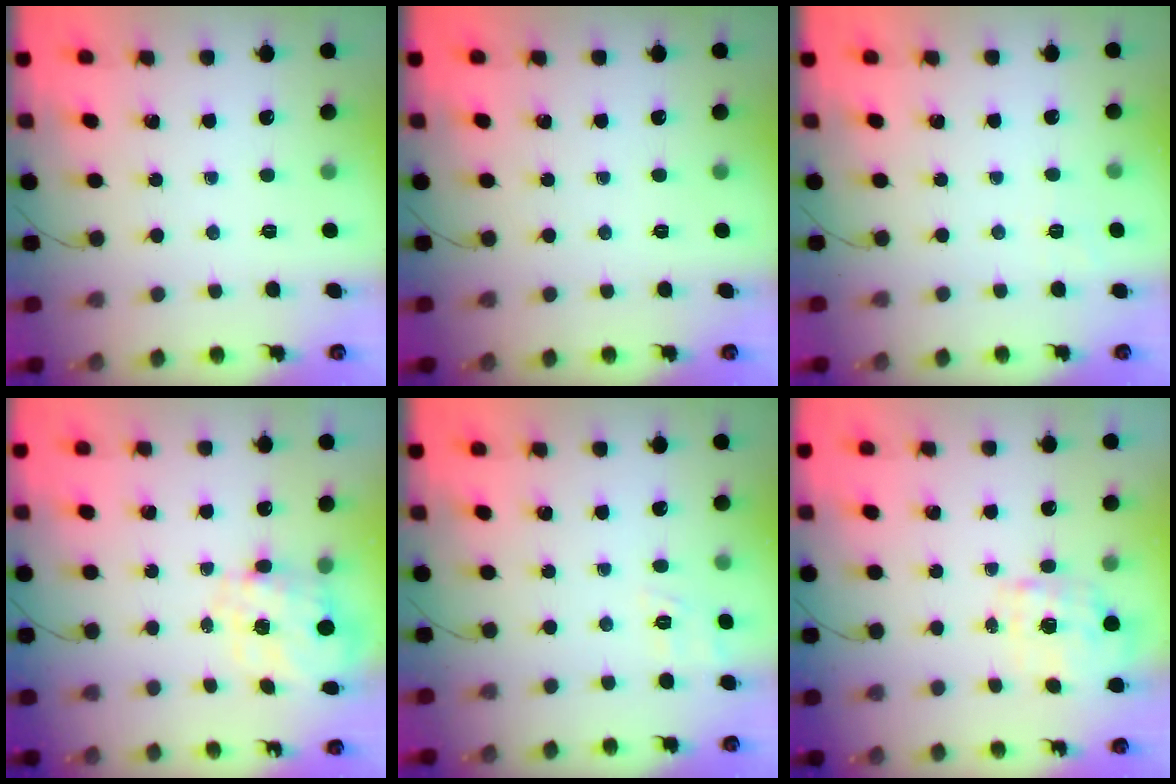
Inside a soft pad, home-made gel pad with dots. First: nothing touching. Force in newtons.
{"total": 0.0}
{"total": 3.7, "press": 3.3, "slide": 1.8}
{"total": 7.9, "press": 7.8, "slide": 1.0}
{"total": 3.0, "press": 2.4, "slide": 1.8}
{"total": 1.8, "press": 1.7, "slide": 0.5}